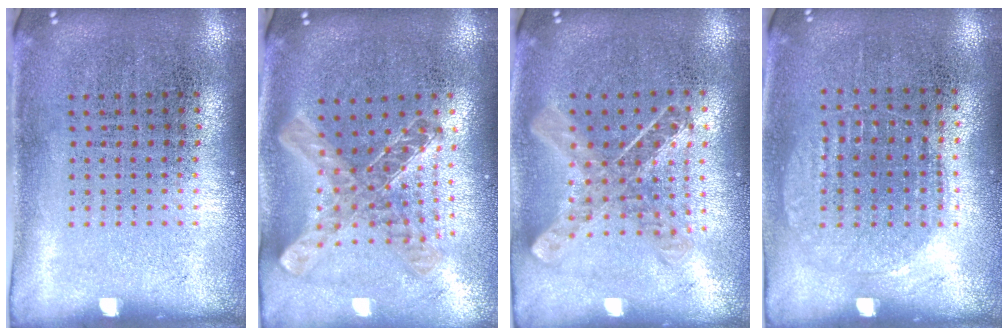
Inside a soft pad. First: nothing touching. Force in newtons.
{"total": 1.2, "press": 1.1, "slide": 0.5}
{"total": 1.0, "press": 1.0, "slide": 0.1}
{"total": 0.9, "press": 0.9, "slide": 0.2}